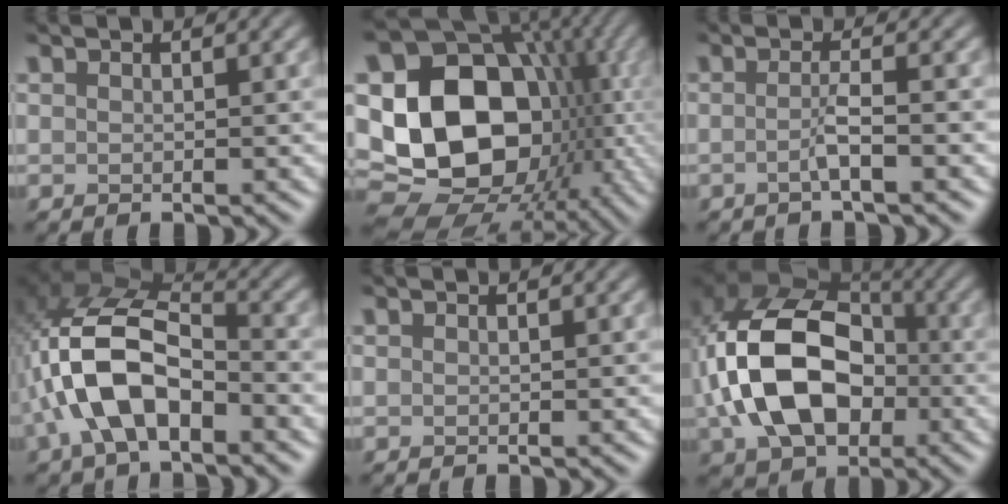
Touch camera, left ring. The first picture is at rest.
{"total": 20.4, "force": [-2.8, 16.1, 12.3], "torque": [-0.199, -0.017, -0.064]}
{"total": 2.2, "force": [-1.8, -0.2, 1.2], "torque": [-0.020, -0.007, -0.042]}
{"total": 9.1, "force": [-4.3, 4.1, 6.8], "torque": [-0.145, 0.014, -0.095]}
{"total": 0.0}
{"total": 12.8, "force": [-2.4, 8.7, 9.0], "torque": [-0.196, -0.004, -0.059]}